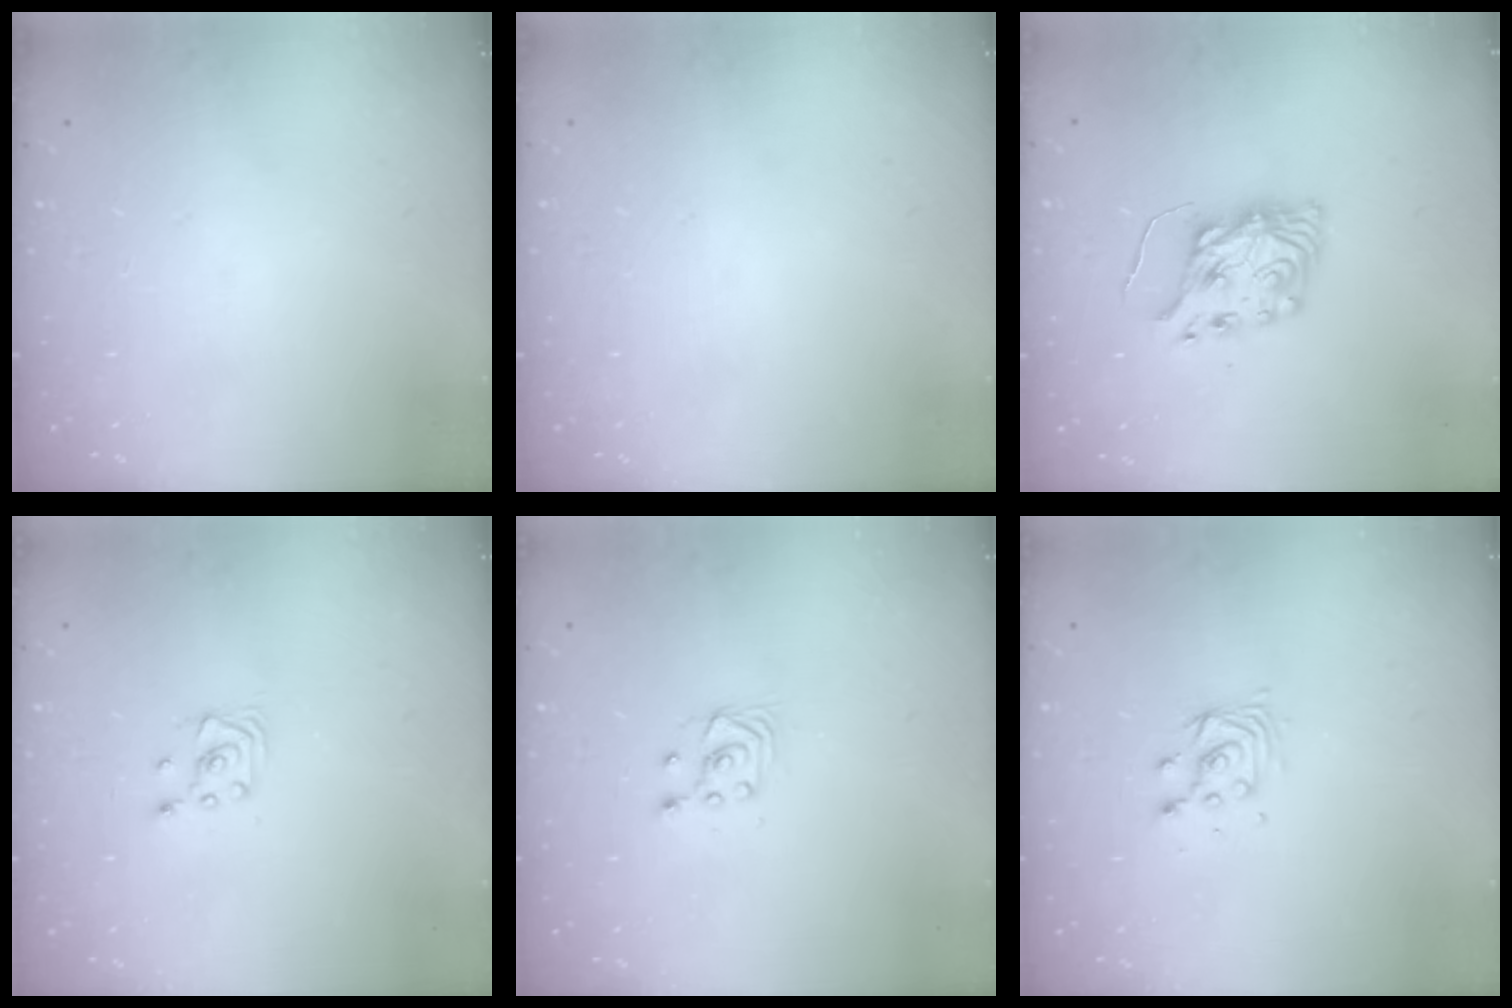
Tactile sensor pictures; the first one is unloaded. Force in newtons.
{"total": 0.0}
{"total": 8.1, "press": 8.0, "slide": 0.7}
{"total": 2.2, "press": 2.2, "slide": 0.3}
{"total": 2.9, "press": 2.6, "slide": 1.3}
{"total": 4.2, "press": 4.2, "slide": 0.3}